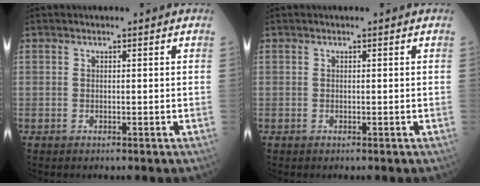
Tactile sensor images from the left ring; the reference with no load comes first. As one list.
[{"total": 0.0}]